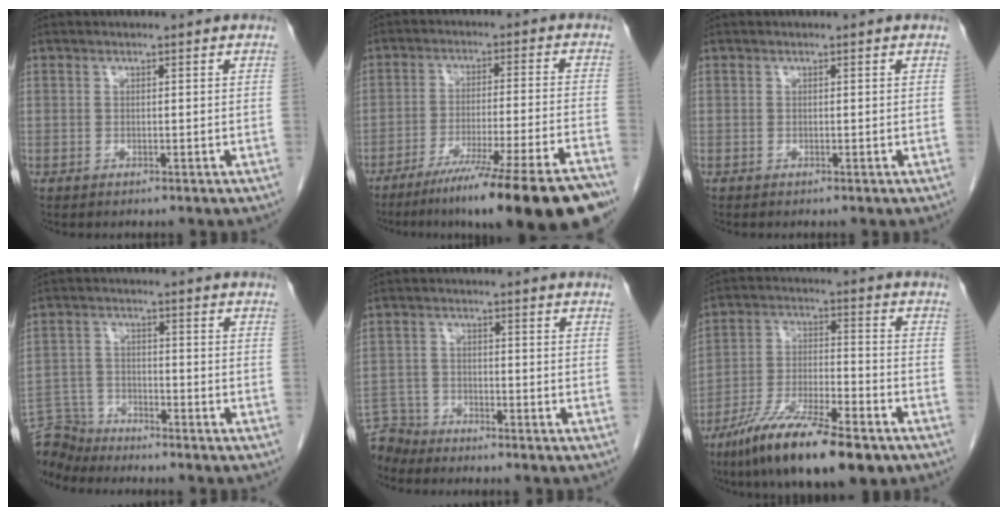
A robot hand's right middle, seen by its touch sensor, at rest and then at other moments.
{"total": 19.9, "force": [-15.2, -1.1, 12.8], "torque": [-0.140, -0.031, -0.235]}
{"total": 0.0}
{"total": 7.1, "force": [-6.9, 1.3, -0.3], "torque": [0.003, 0.002, -0.133]}
{"total": 5.3, "force": [-5.1, 1.3, -0.6], "torque": [0.017, -0.003, -0.099]}
{"total": 16.6, "force": [-11.2, 3.2, 11.9], "torque": [-0.207, -0.027, -0.196]}